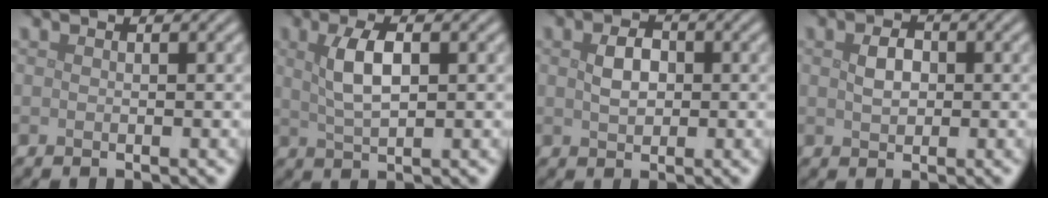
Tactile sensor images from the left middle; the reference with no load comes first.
{"total": 3.7, "force": [1.0, 1.4, 3.2], "torque": [-0.068, 0.004, 0.021]}
{"total": 2.4, "force": [0.3, 1.7, 1.7], "torque": [-0.035, 0.003, 0.004]}
{"total": 2.0, "force": [0.2, 1.4, 1.4], "torque": [-0.029, 0.003, 0.003]}